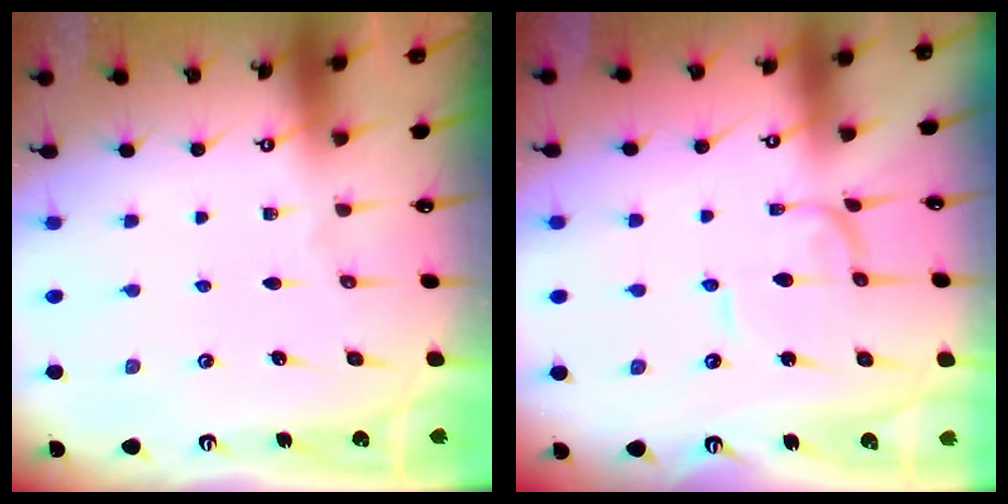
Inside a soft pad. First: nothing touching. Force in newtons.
{"total": 1.3, "press": 1.3, "slide": 0.1}